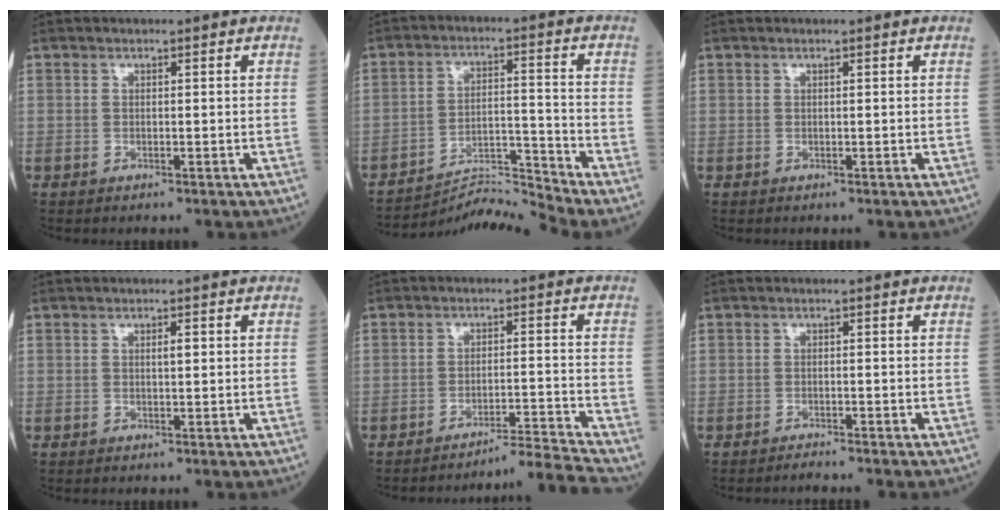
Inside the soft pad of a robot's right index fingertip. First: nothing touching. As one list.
[{"total": 8.6, "force": [-7.8, -3.5, -1.1], "torque": [0.009, 0.021, -0.138]}, {"total": 0.0}, {"total": 1.3, "force": [0.3, 0.3, 1.2], "torque": [-0.019, 0.001, 0.005]}, {"total": 6.5, "force": [-5.6, -3.2, -0.1], "torque": [0.001, 0.005, -0.090]}, {"total": 1.1, "force": [-1.0, -0.3, 0.0], "torque": [-0.003, -0.004, -0.017]}]